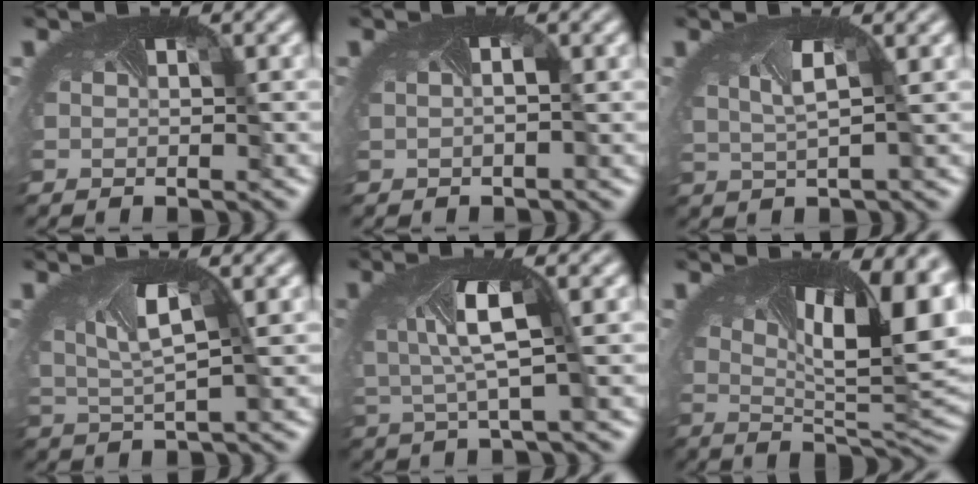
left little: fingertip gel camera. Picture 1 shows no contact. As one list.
[{"total": 0.9, "force": [0.2, 0.7, 0.5], "torque": [0.004, 0.016, 0.001]}, {"total": 2.3, "force": [0.7, 0.9, 2.0], "torque": [-0.045, 0.002, 0.014]}, {"total": 4.5, "force": [1.4, 2.0, 3.7], "torque": [-0.083, 0.003, 0.026]}, {"total": 4.8, "force": [0.5, 1.6, 4.5], "torque": [-0.109, 0.002, 0.007]}, {"total": 14.5, "force": [3.9, 5.8, 12.7], "torque": [-0.185, 0.001, 0.061]}]